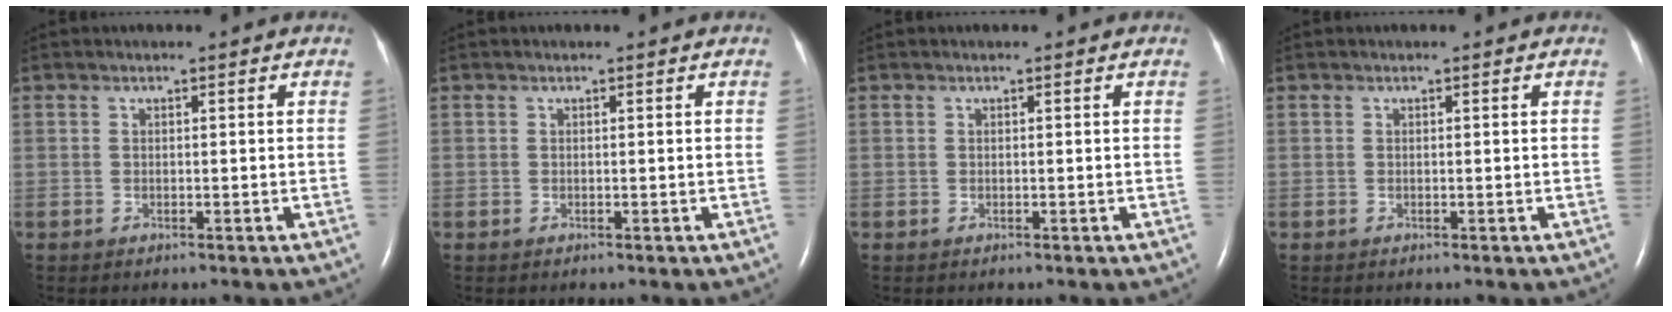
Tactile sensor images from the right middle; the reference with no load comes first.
{"total": 0.0}
{"total": 0.0}
{"total": 0.0}